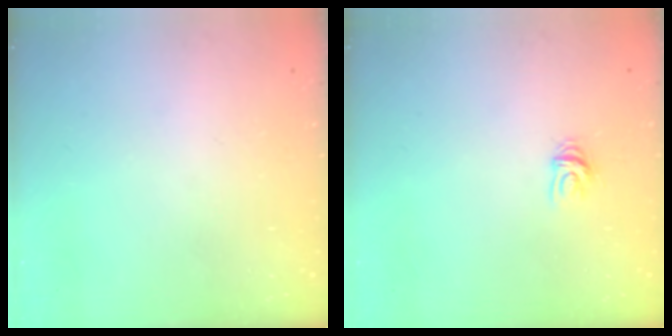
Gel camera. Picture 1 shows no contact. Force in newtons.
{"total": 4.7, "press": 4.7, "slide": 0.4}